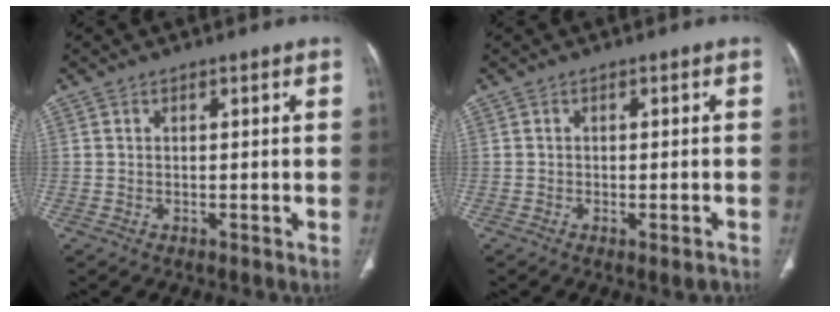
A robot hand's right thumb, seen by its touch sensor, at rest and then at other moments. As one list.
[{"total": 2.2, "force": [-1.2, 0.7, 1.8], "torque": [-0.025, 0.006, -0.011]}]